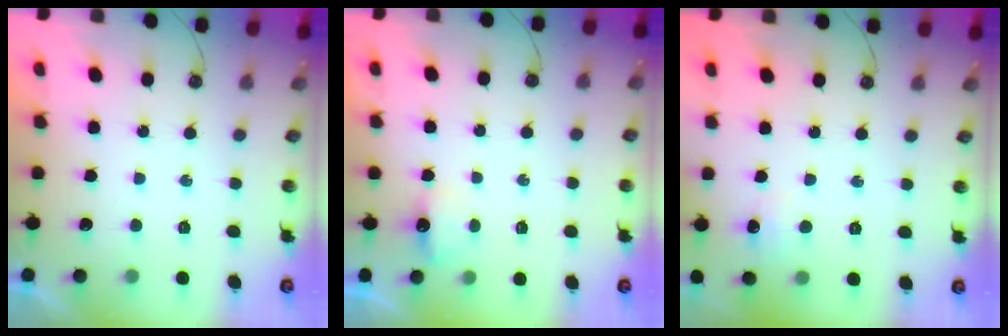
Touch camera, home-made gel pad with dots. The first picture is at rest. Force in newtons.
{"total": 3.3, "press": 3.3, "slide": 0.4}
{"total": 4.7, "press": 4.7, "slide": 0.6}